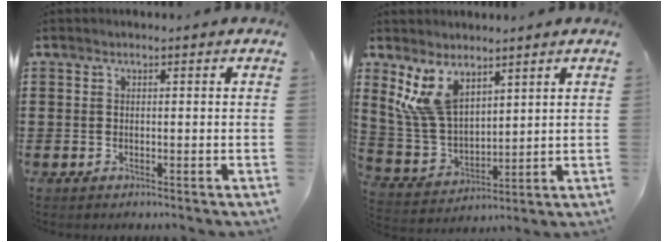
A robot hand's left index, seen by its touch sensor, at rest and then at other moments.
{"total": 9.0, "force": [5.4, 4.8, 5.3], "torque": [-0.142, -0.014, 0.102]}